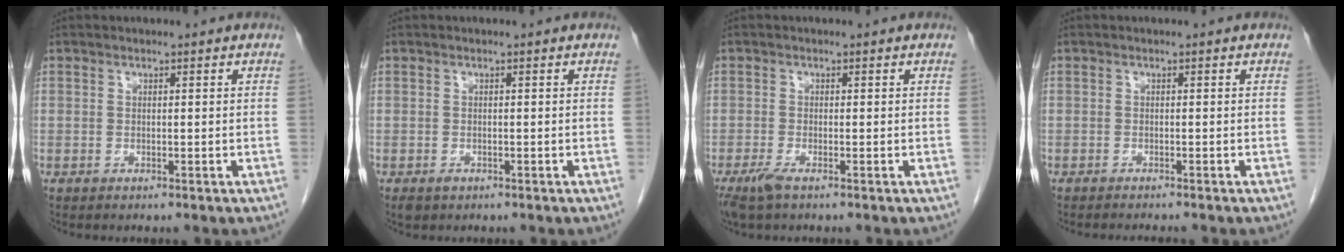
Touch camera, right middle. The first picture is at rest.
{"total": 1.4, "force": [-0.8, 0.9, 0.7], "torque": [-0.014, -0.001, -0.006]}
{"total": 2.6, "force": [-1.7, 0.5, 1.9], "torque": [-0.043, -0.007, -0.034]}
{"total": 3.4, "force": [-3.1, 0.1, 1.4], "torque": [-0.015, -0.004, -0.040]}